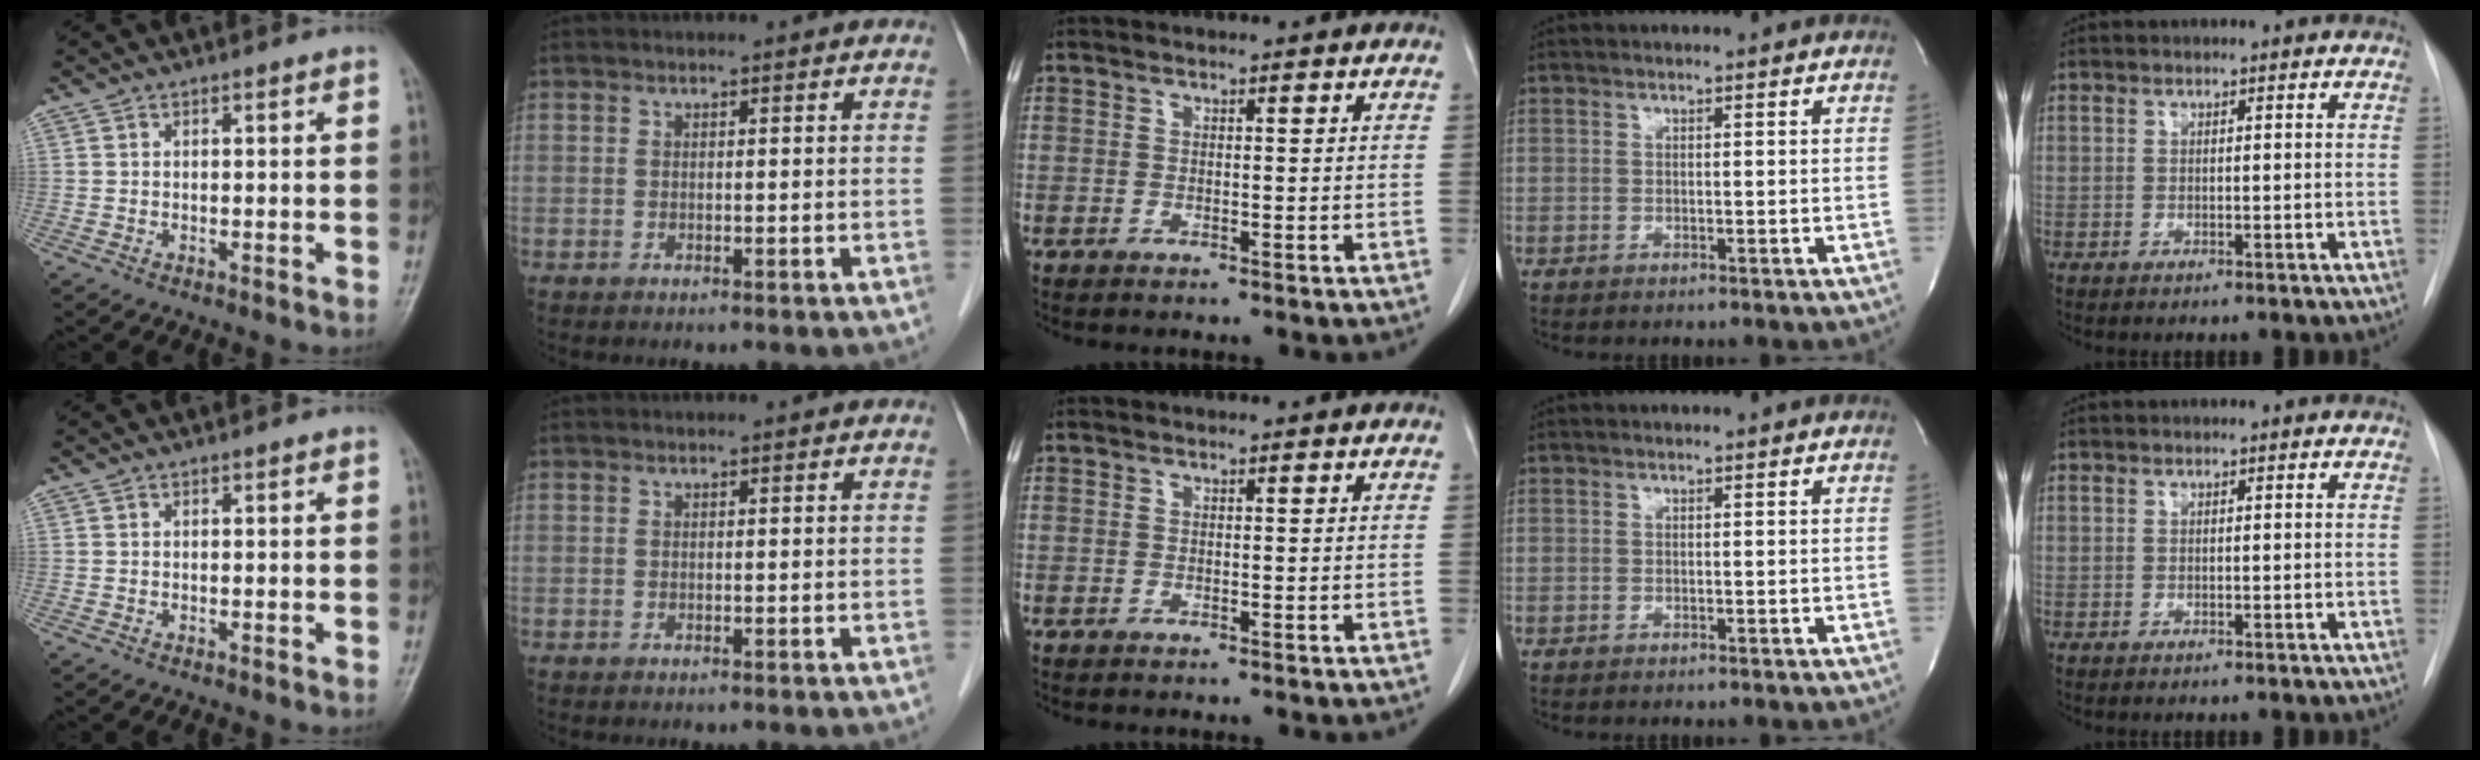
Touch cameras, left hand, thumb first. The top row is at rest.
{}